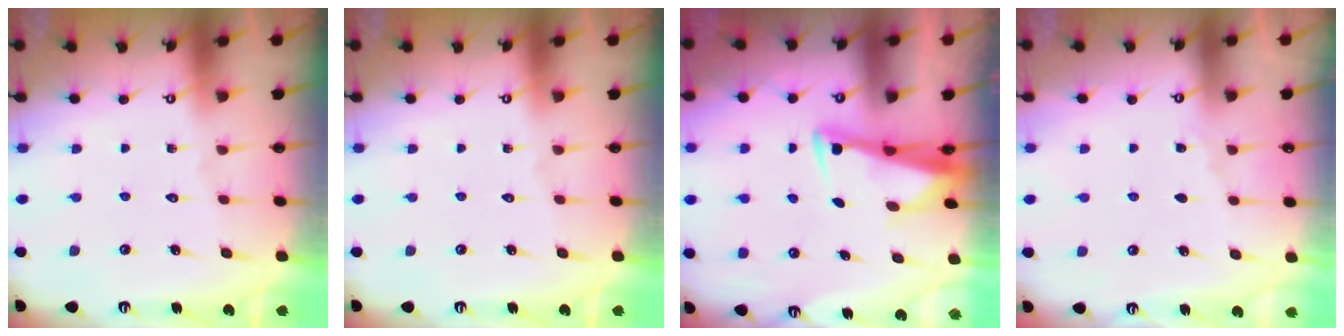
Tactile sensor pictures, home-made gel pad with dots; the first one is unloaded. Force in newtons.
{"total": 0.0}
{"total": 3.6, "press": 3.5, "slide": 0.9}
{"total": 3.8, "press": 3.7, "slide": 0.4}